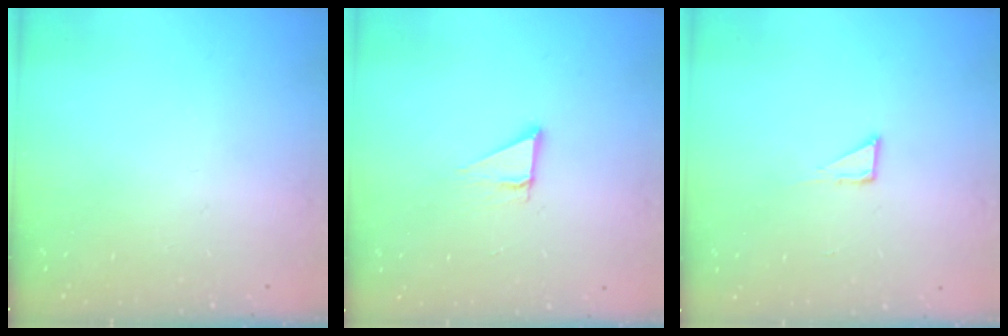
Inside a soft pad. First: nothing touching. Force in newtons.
{"total": 3.1, "press": 2.4, "slide": 1.9}
{"total": 2.7, "press": 2.7, "slide": 0.2}